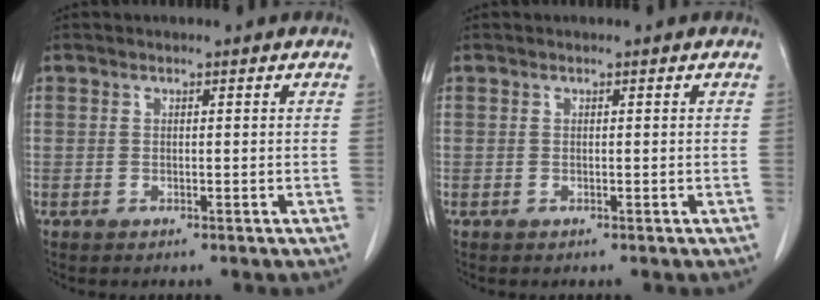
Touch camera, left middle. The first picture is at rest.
{"total": 0.0}